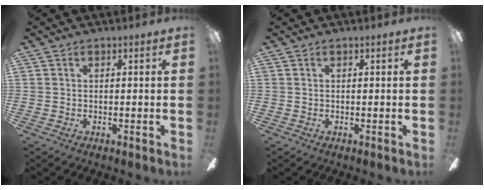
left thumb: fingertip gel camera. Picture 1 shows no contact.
{"total": 0.0}